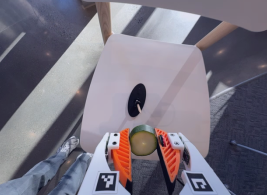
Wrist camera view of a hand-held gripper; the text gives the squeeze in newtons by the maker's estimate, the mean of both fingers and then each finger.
{"total": 10.9, "left": 11.2, "right": 10.6}